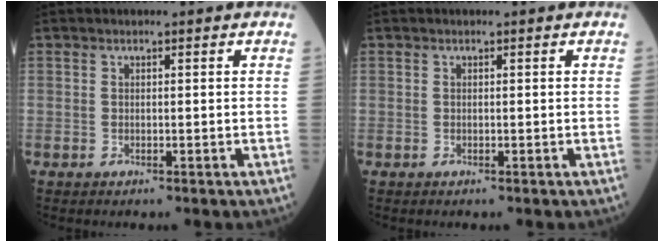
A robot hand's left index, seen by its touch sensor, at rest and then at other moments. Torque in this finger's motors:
{"motor_torque": [0.04, 0.06, 0.01, 0.00]}